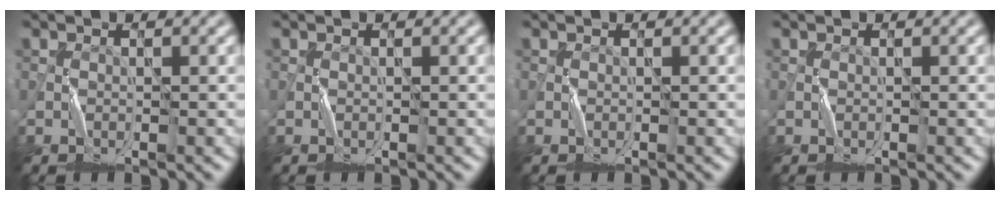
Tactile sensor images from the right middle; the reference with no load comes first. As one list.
[{"total": 0.0}, {"total": 0.0}, {"total": 0.0}]